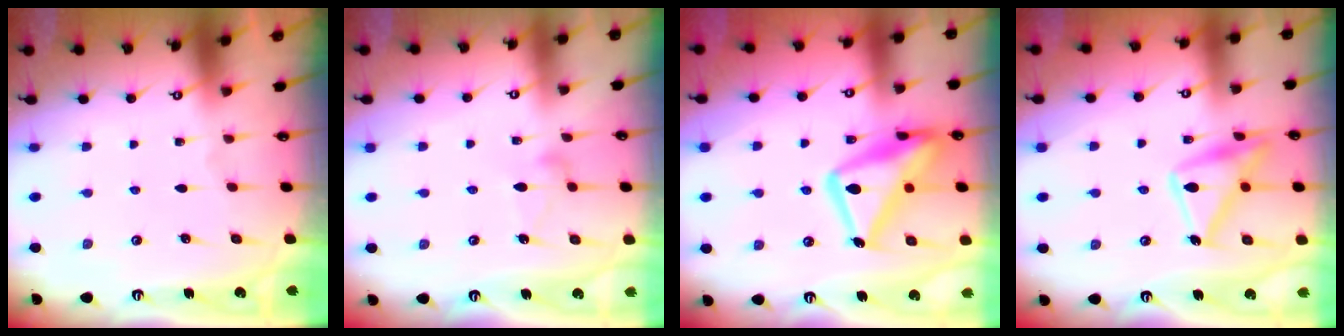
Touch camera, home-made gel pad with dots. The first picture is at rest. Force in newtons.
{"total": 8.8, "press": 8.8, "slide": 0.5}
{"total": 20.5, "press": 20.4, "slide": 1.7}
{"total": 17.1, "press": 17.1, "slide": 1.2}